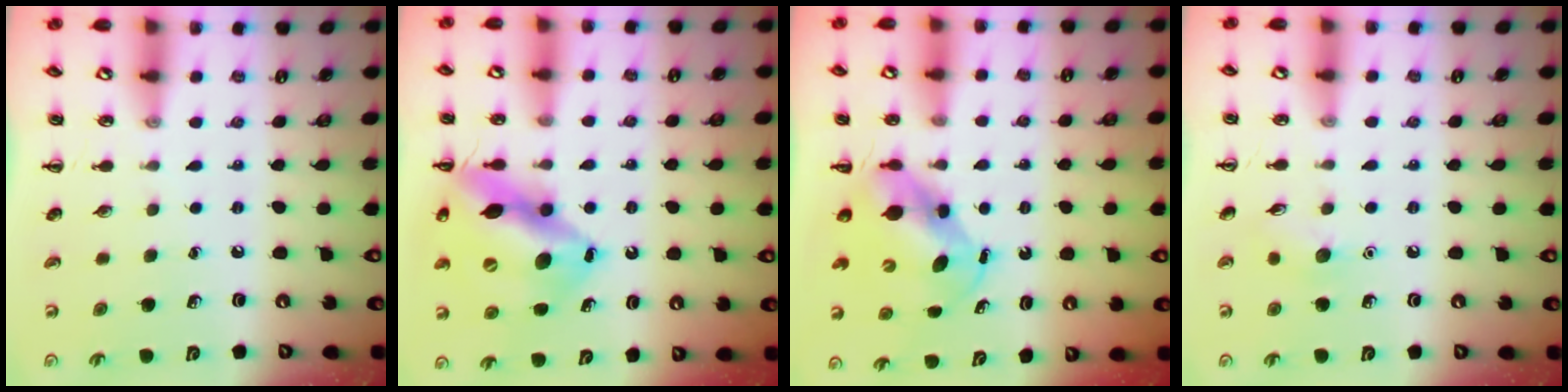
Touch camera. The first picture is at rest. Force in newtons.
{"total": 17.6, "press": 17.3, "slide": 3.1}
{"total": 5.5, "press": 5.4, "slide": 0.6}
{"total": 6.4, "press": 6.2, "slide": 1.6}